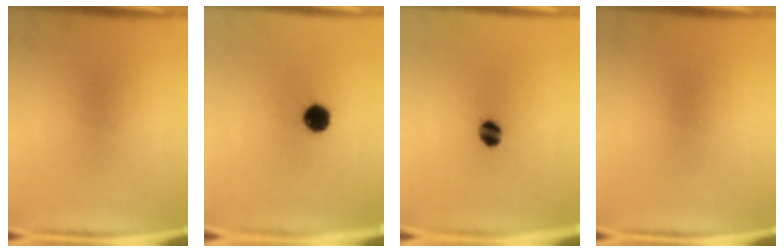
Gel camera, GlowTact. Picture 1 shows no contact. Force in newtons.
{"total": 7.1}
{"total": 5.0}
{"total": 0.0}